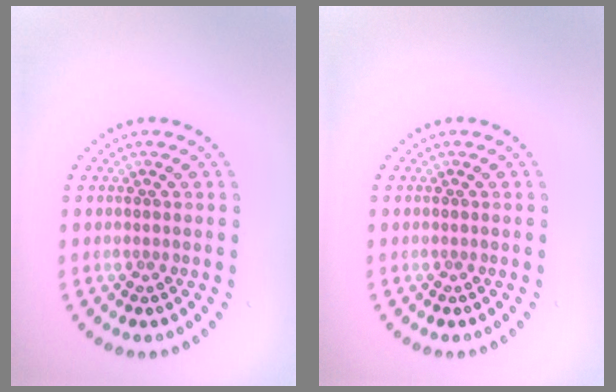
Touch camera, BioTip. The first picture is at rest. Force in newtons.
{"total": 0.0}